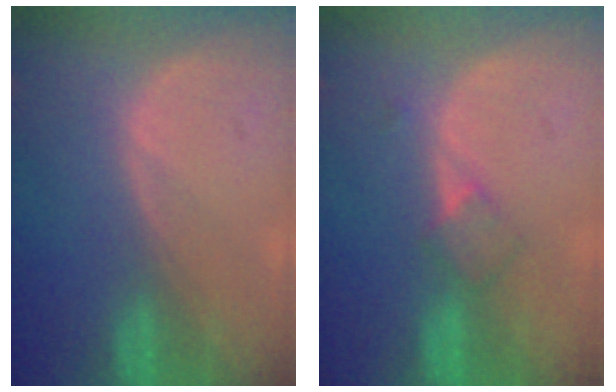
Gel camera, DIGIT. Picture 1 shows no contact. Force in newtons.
{"total": 2.7, "press": 2.4, "slide": 1.1}